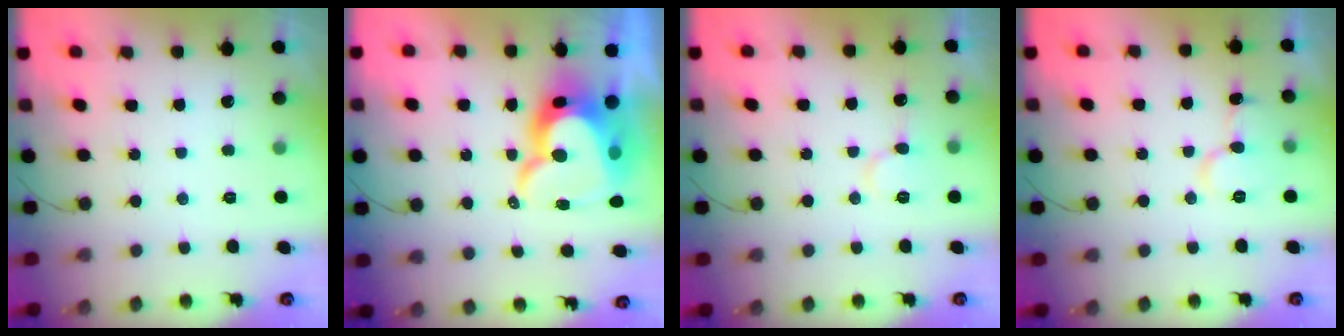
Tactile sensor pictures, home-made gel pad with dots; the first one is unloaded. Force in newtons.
{"total": 18.6, "press": 18.6, "slide": 1.3}
{"total": 7.8, "press": 7.7, "slide": 1.1}
{"total": 8.5, "press": 8.5, "slide": 1.0}